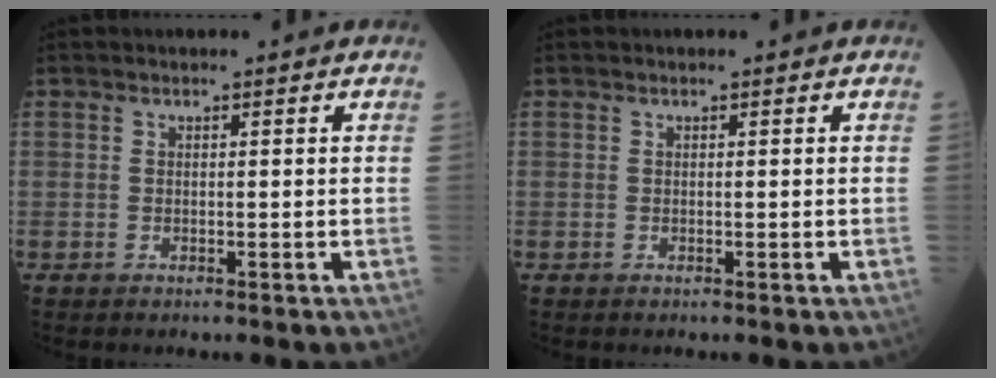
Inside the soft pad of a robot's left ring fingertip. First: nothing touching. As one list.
[{"total": 0.0}]